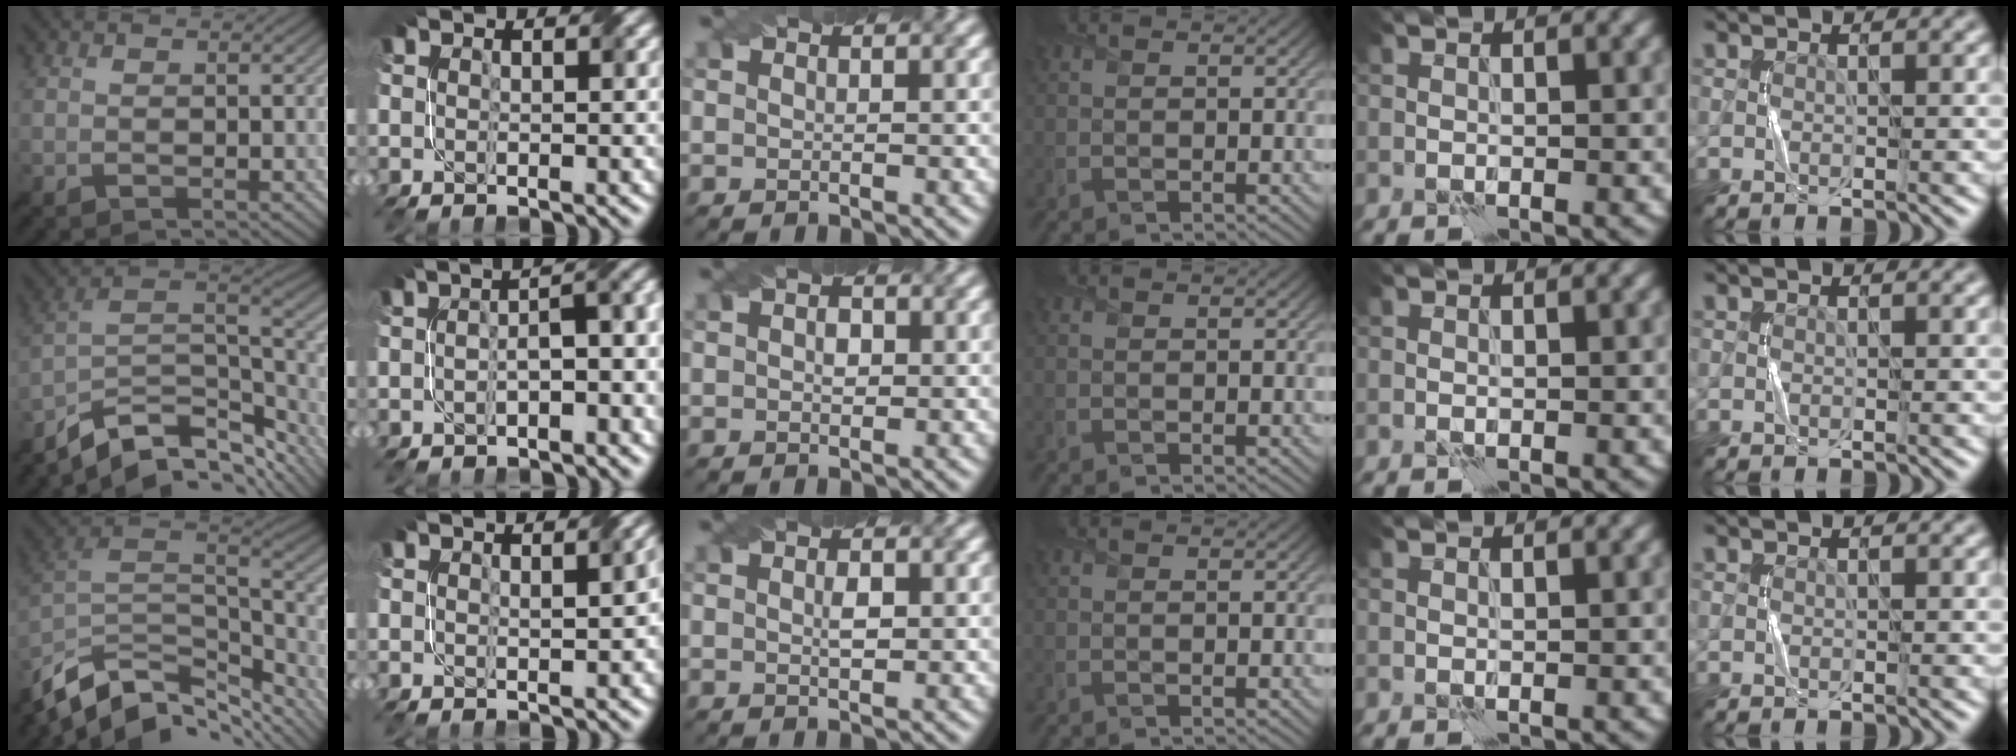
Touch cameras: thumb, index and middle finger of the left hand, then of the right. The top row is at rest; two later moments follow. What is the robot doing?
{"motion": "twist", "object": "screw"}